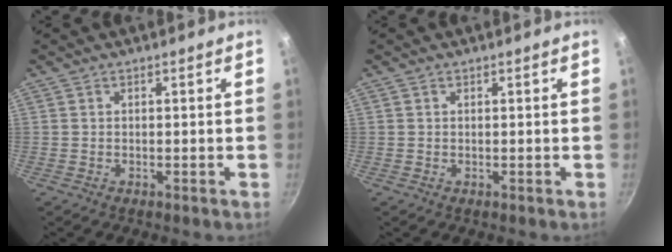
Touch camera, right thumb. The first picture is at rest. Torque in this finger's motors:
{"motor_torque": [-1.02, -0.14, -0.38, 0.27, 0.08]}